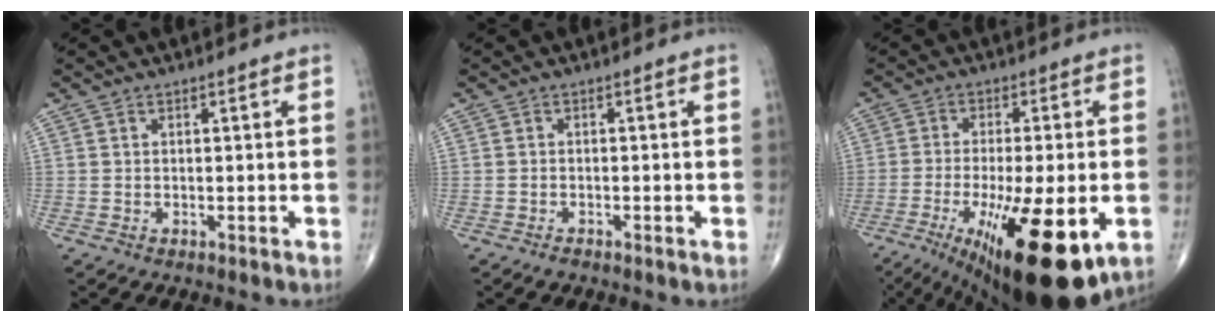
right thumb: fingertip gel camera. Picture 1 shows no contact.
{"total": 0.9, "force": [-0.7, 0.3, 0.5], "torque": [-0.009, -0.001, -0.015]}
{"total": 21.3, "force": [-7.6, 6.4, 18.9], "torque": [-0.282, -0.020, -0.099]}